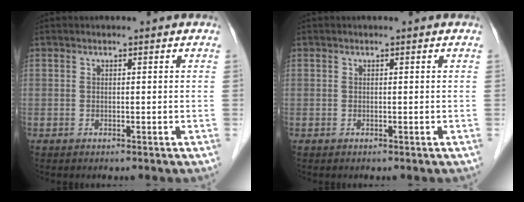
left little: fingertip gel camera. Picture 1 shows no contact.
{"total": 0.0}